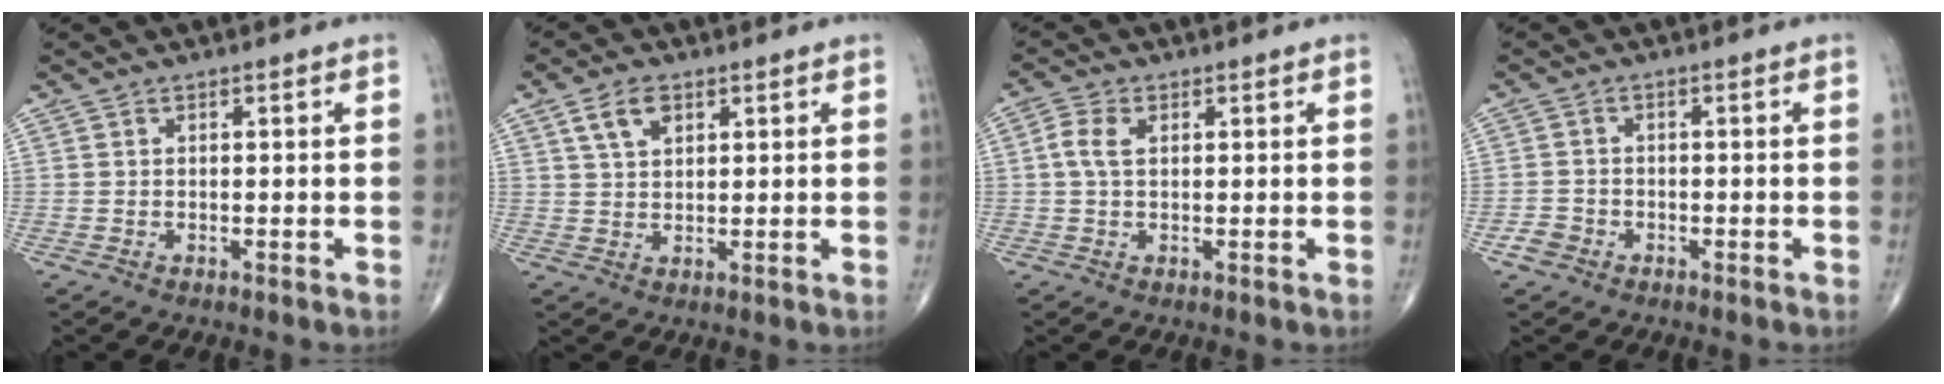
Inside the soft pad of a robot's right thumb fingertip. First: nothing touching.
{"total": 5.0, "force": [2.4, 2.9, 3.2], "torque": [-0.051, -0.005, 0.046]}
{"total": 3.4, "force": [0.7, 2.0, 2.6], "torque": [-0.066, 0.009, 0.012]}
{"total": 2.4, "force": [-1.3, 1.9, 0.6], "torque": [-0.008, 0.010, -0.026]}